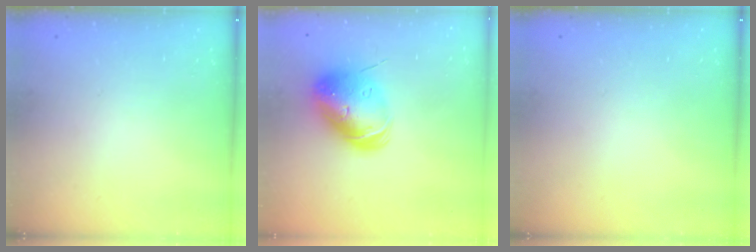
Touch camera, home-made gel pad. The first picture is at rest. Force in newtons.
{"total": 14.5, "press": 14.3, "slide": 2.4}
{"total": 0.0}